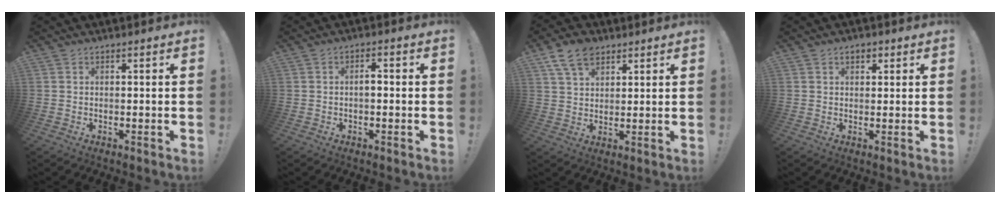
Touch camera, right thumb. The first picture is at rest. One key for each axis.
{"total": 2.5, "fx": -0.8, "fy": 0.9, "fz": 2.2, "tx": -0.041, "ty": 0.008, "tz": -0.018}
{"total": 9.2, "fx": 5.6, "fy": 5.7, "fz": 4.5, "tx": -0.078, "ty": -0.017, "tz": 0.109}
{"total": 2.5, "fx": 1.1, "fy": 1.6, "fz": 1.6, "tx": -0.016, "ty": -0.004, "tz": 0.017}